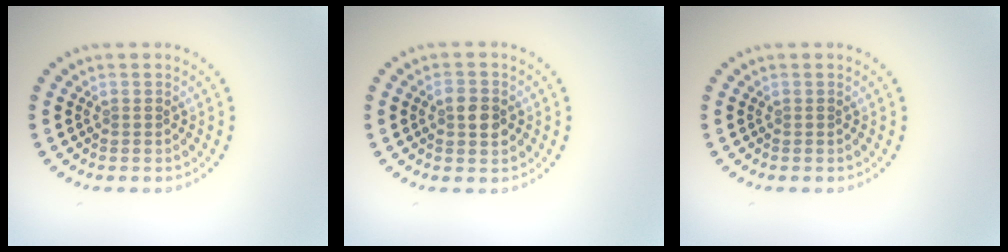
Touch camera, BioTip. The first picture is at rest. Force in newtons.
{"total": 2.4, "press": 2.4, "slide": 0.1}
{"total": 0.0}